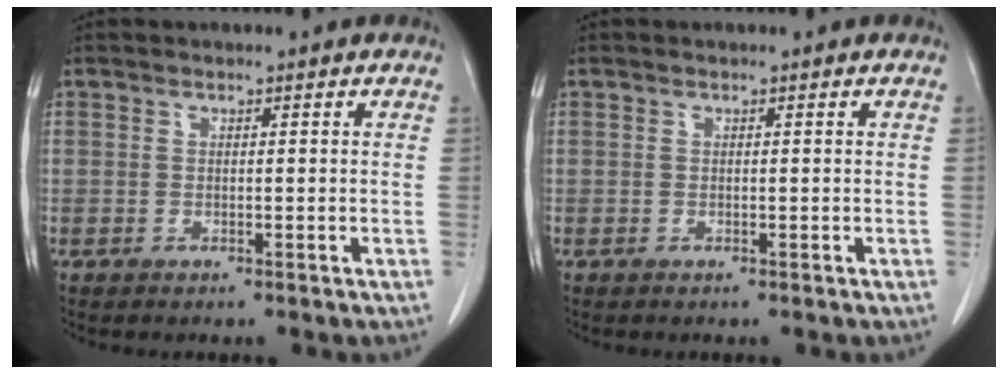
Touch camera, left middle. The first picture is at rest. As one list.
[{"total": 0.0}]